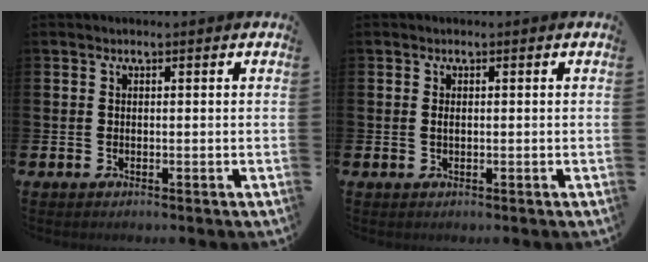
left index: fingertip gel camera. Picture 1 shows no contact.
{"total": 0.5, "force": [0.0, 0.2, 0.5], "torque": [-0.009, 0.000, -0.001]}